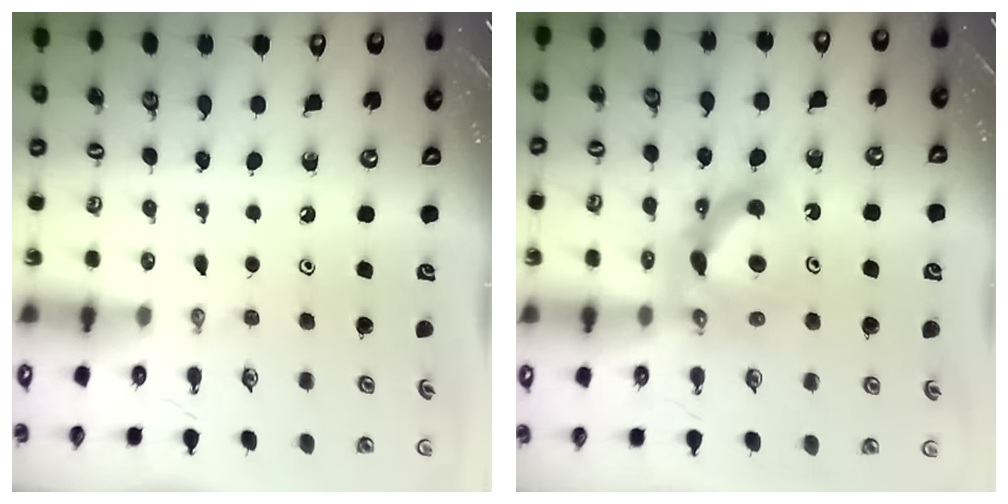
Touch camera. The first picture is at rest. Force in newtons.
{"total": 10.8, "press": 10.7, "slide": 1.1}